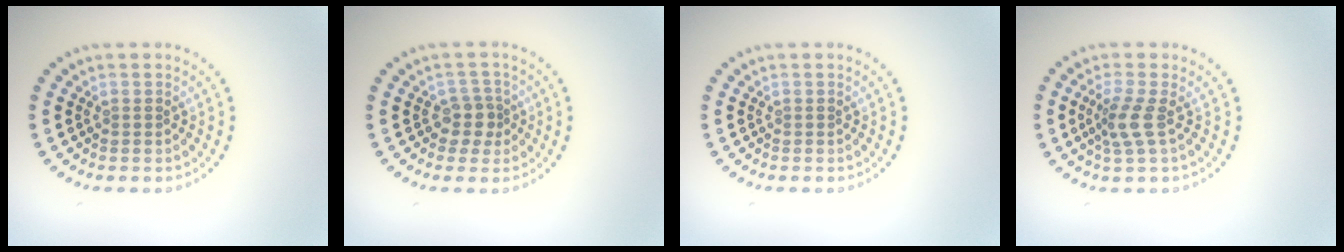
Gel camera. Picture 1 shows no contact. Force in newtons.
{"total": 2.2, "press": 1.8, "slide": 1.2}
{"total": 0.0}
{"total": 2.4, "press": 1.8, "slide": 1.6}